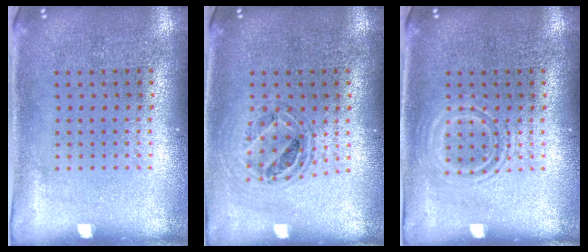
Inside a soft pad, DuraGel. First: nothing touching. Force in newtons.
{"total": 0.7, "press": 0.7, "slide": 0.2}
{"total": 2.1, "press": 2.1, "slide": 0.3}